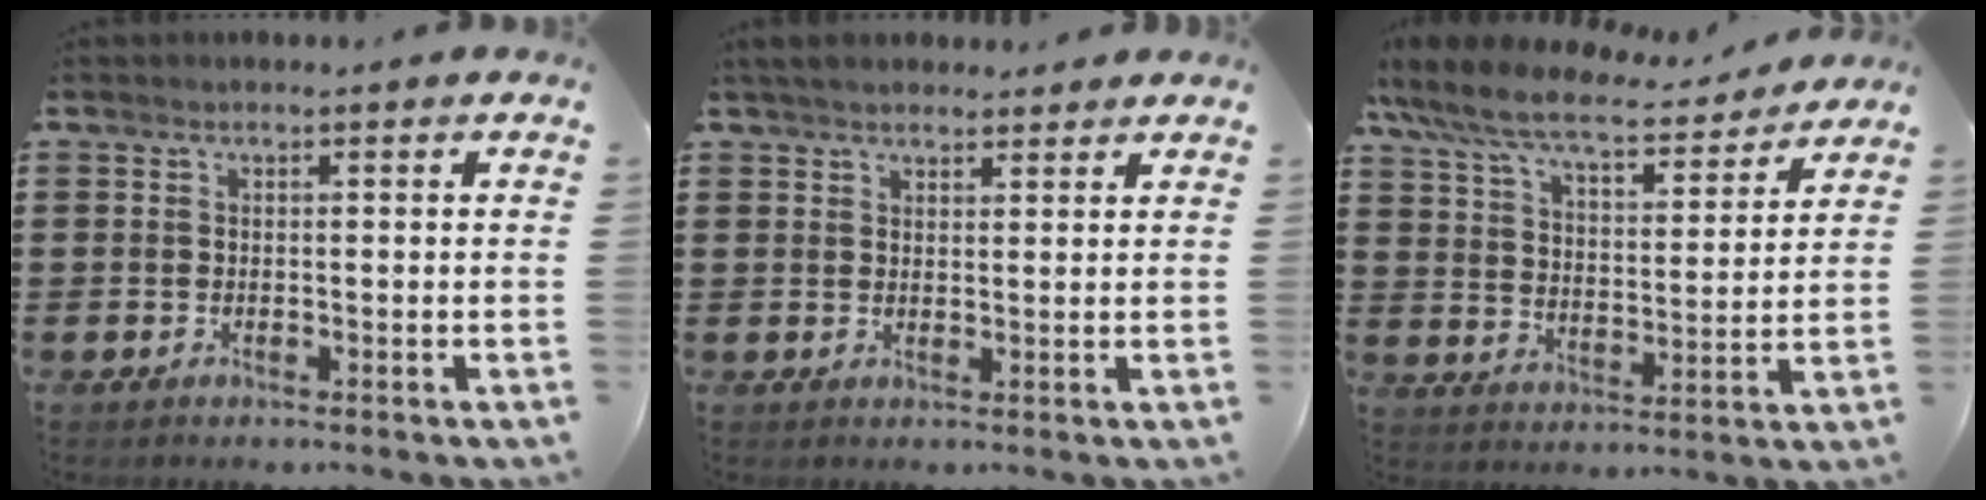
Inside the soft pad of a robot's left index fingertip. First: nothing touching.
{"total": 3.2, "force": [2.9, 0.8, 1.0], "torque": [-0.028, 0.001, 0.055]}
{"total": 8.3, "force": [7.3, 1.3, 3.7], "torque": [-0.102, -0.040, 0.124]}